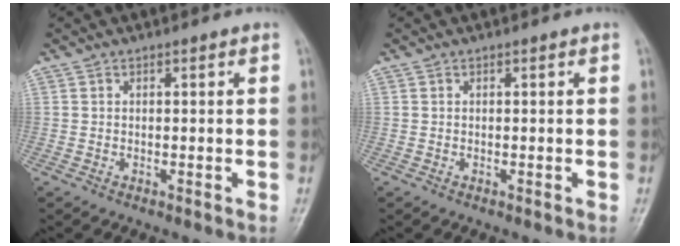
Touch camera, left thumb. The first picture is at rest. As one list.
[{"total": 0.0}]